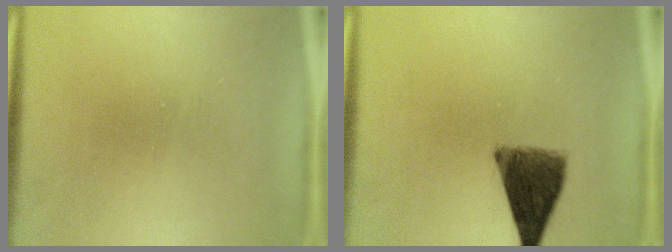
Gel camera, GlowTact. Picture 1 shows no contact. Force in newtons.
{"total": 8.5}